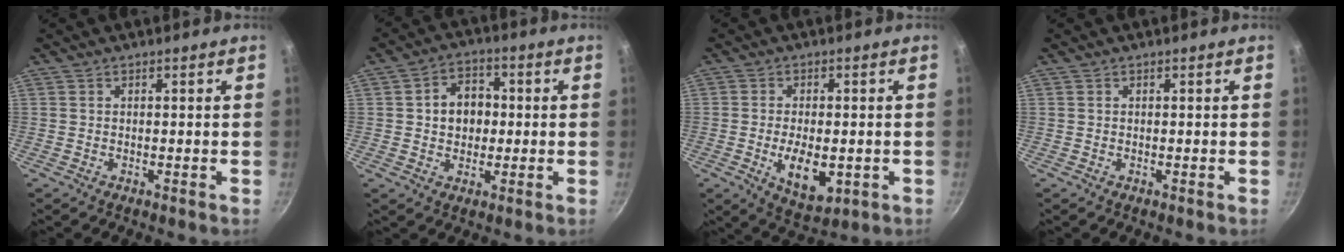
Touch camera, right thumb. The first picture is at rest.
{"total": 7.8, "force": [0.6, 6.2, 4.8], "torque": [-0.042, 0.012, 0.002]}
{"total": 9.1, "force": [-1.9, 4.8, 7.5], "torque": [-0.113, -0.003, -0.017]}
{"total": 0.0}